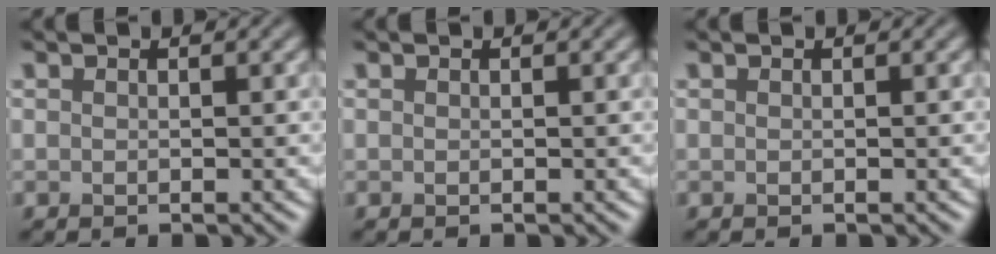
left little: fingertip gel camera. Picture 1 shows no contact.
{"total": 0.0}
{"total": 0.0}